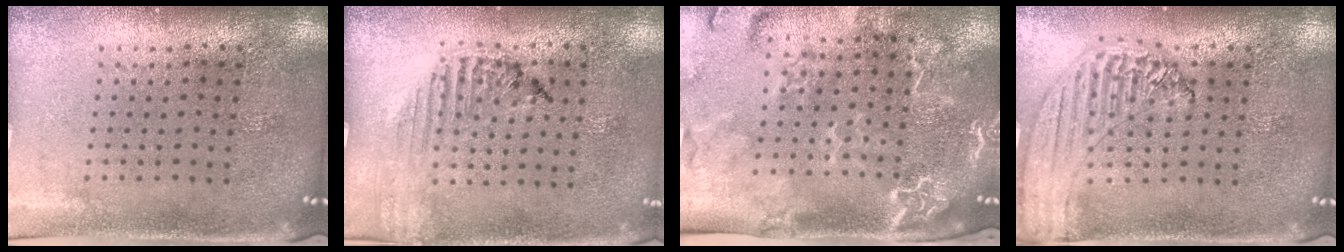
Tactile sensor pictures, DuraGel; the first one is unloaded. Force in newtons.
{"total": 1.2, "press": 1.1, "slide": 0.2}
{"total": 2.8, "press": 2.5, "slide": 1.4}
{"total": 1.3, "press": 1.3, "slide": 0.1}